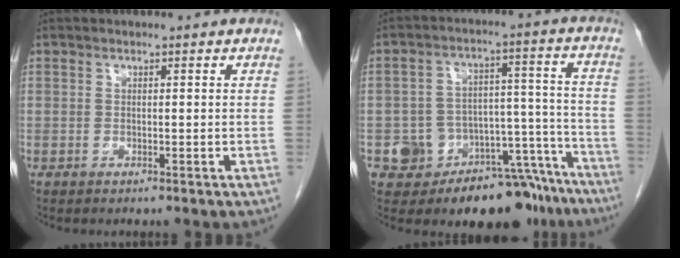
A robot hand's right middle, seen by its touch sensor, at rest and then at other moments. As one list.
[{"total": 14.4, "force": [-11.1, 7.9, 4.8], "torque": [-0.023, 0.076, -0.150]}]